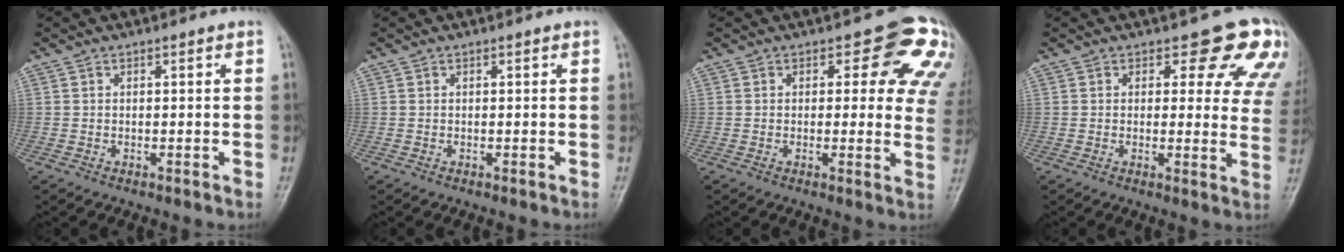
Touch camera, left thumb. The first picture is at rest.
{"total": 0.0}
{"total": 11.9, "force": [5.1, 6.0, 9.0], "torque": [-0.047, -0.022, 0.039]}
{"total": 11.6, "force": [8.2, 5.3, 6.2], "torque": [-0.011, -0.042, 0.066]}